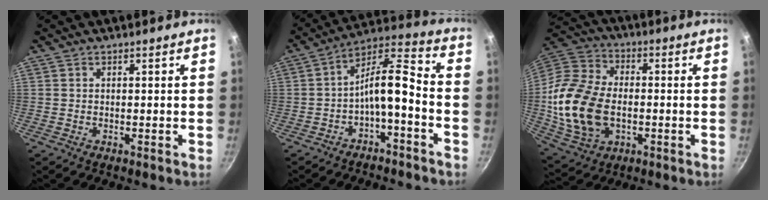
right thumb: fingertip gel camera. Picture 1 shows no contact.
{"total": 10.6, "force": [-4.1, 3.6, 9.0], "torque": [-0.166, 0.059, -0.071]}
{"total": 19.5, "force": [-2.2, 13.2, 14.1], "torque": [-0.267, 0.020, -0.038]}